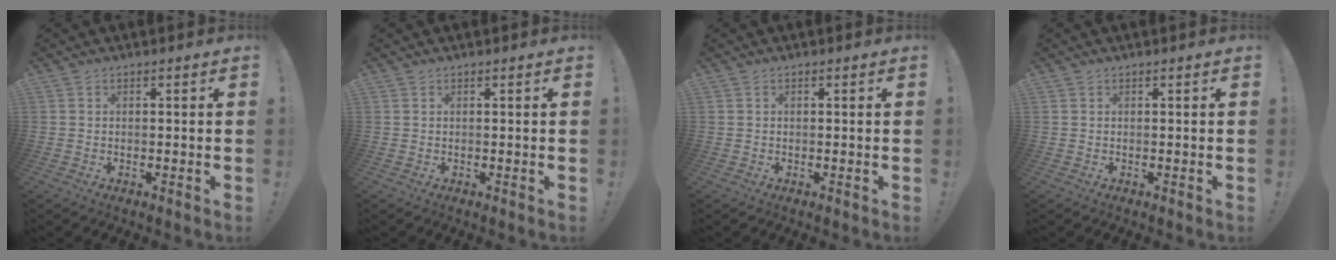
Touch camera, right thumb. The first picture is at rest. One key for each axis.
{"total": 0.0}
{"total": 0.0}
{"total": 0.0}